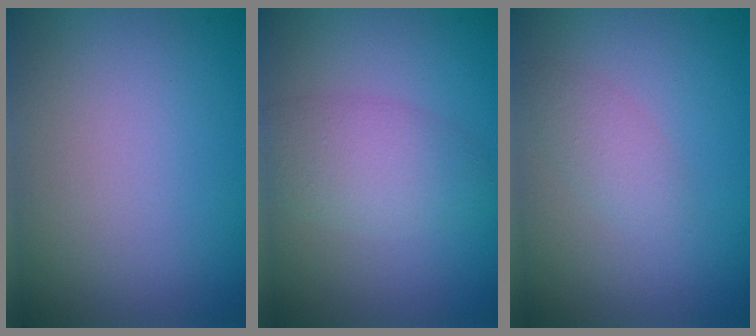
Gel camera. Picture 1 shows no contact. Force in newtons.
{"total": 3.8, "press": 3.8, "slide": 0.1}
{"total": 1.7, "press": 1.7, "slide": 0.0}